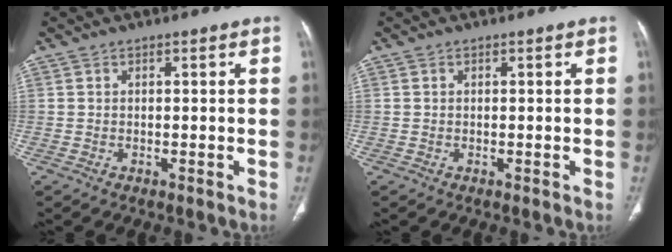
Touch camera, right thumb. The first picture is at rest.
{"total": 0.0}